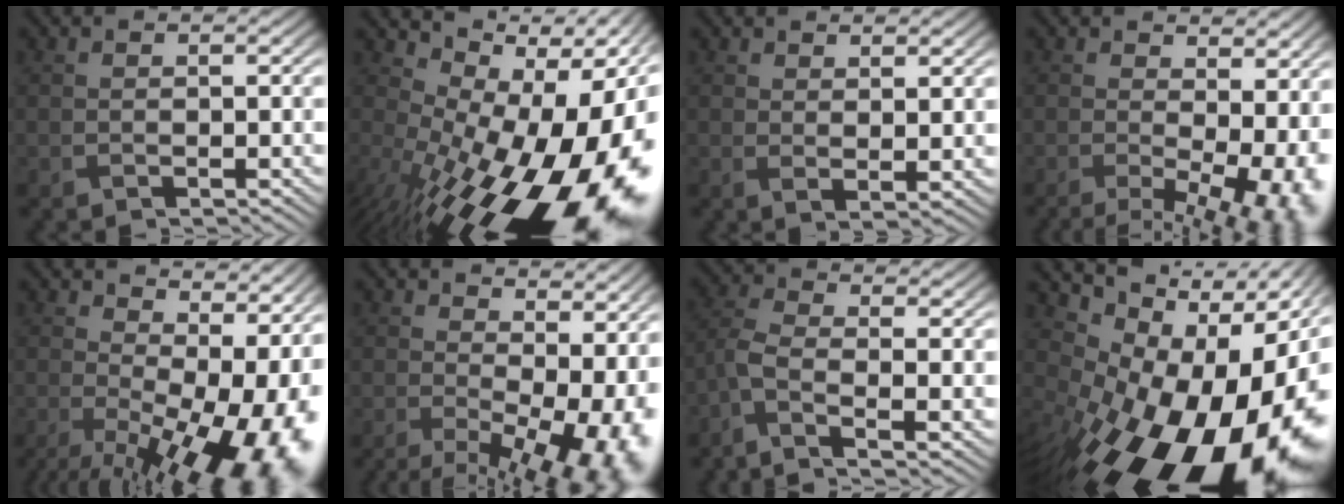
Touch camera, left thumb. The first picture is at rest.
{"total": 18.3, "force": [-0.8, 9.2, 15.8], "torque": [-0.219, -0.025, -0.002]}
{"total": 1.9, "force": [1.8, 0.0, 0.6], "torque": [-0.017, -0.001, 0.032]}
{"total": 10.4, "force": [-2.1, 4.2, 9.3], "torque": [-0.151, -0.030, -0.013]}
{"total": 16.3, "force": [-0.7, 8.5, 13.8], "torque": [-0.193, -0.046, 0.034]}
{"total": 14.0, "force": [-1.9, 6.8, 12.1], "torque": [-0.190, -0.034, 0.009]}
{"total": 4.0, "force": [-2.1, 0.8, 3.3], "torque": [-0.071, 0.003, -0.062]}
{"total": 19.5, "force": [-3.7, 11.7, 15.2], "torque": [-0.223, -0.038, -0.049]}